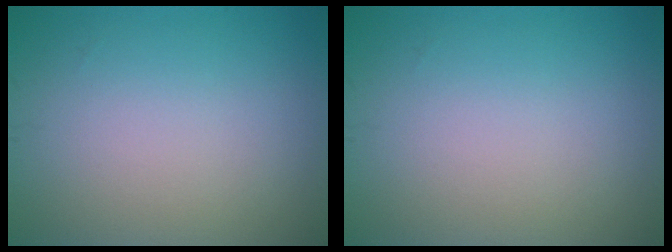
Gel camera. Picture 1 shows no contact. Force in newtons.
{"total": 0.0}